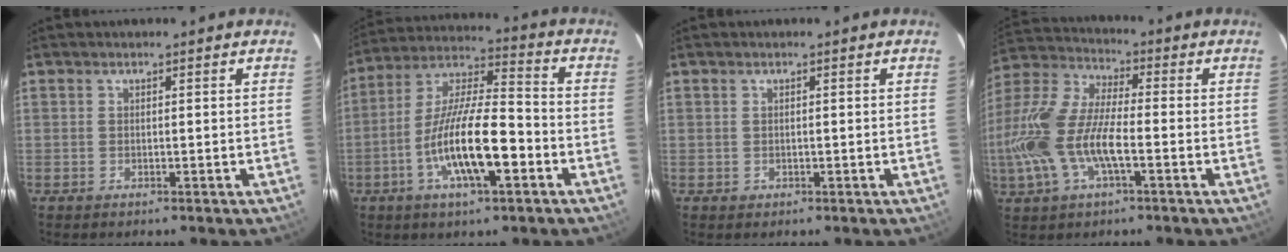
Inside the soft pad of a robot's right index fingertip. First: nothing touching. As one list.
[{"total": 16.0, "force": [-5.6, 4.0, 14.4], "torque": [-0.278, -0.005, -0.106]}, {"total": 0.7, "force": [-0.1, 0.6, 0.1], "torque": [0.003, 0.001, 0.000]}, {"total": 18.1, "force": [-4.3, 7.2, 16.0], "torque": [-0.339, -0.007, -0.089]}]